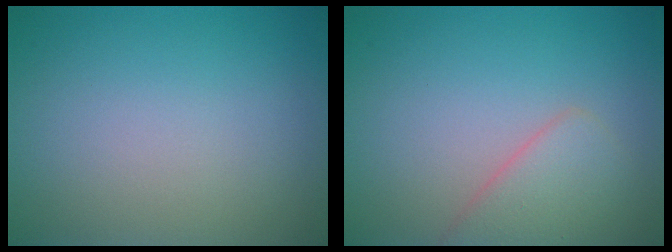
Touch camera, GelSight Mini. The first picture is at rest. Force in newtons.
{"total": 2.9, "press": 2.9, "slide": 0.1}